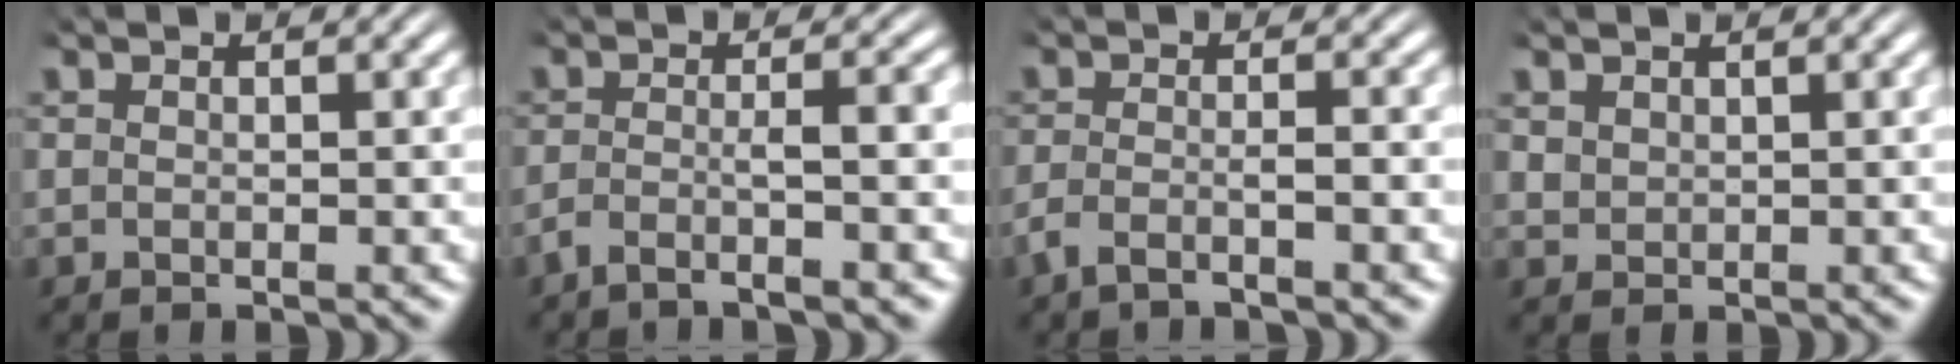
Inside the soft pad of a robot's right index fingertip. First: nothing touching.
{"total": 3.1, "force": [-2.3, 0.2, 2.0], "torque": [-0.032, -0.010, -0.037]}
{"total": 2.7, "force": [-2.3, 0.8, 1.2], "torque": [-0.028, -0.012, -0.037]}
{"total": 1.1, "force": [0.9, 0.7, 0.1], "torque": [-0.006, -0.006, 0.028]}